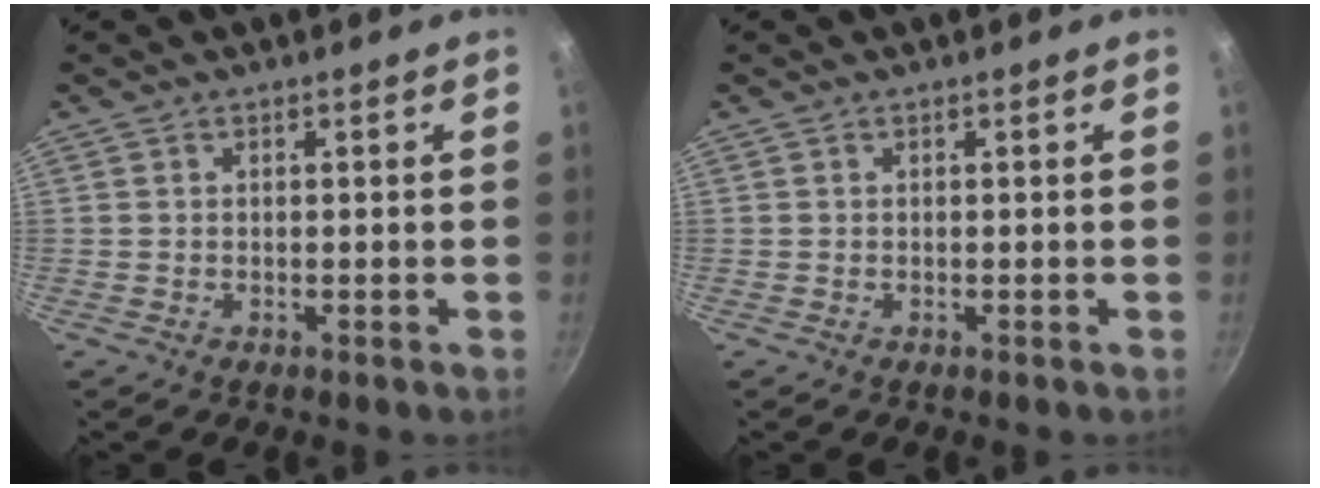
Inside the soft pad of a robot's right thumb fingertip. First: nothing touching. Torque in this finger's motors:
{"motor_torque": [-0.09, 0.08, -0.01, 0.00, 0.01]}